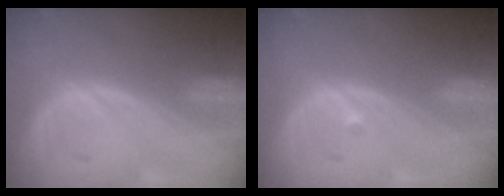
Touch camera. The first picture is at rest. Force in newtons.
{"total": 0.6, "press": 0.5, "slide": 0.4}